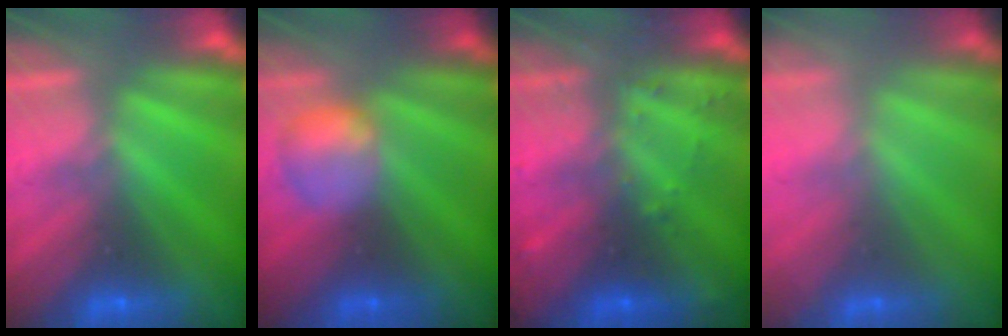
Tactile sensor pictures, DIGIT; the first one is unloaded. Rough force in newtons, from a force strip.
{"total": 2.4}
{"total": 2.9}
{"total": 1.5}